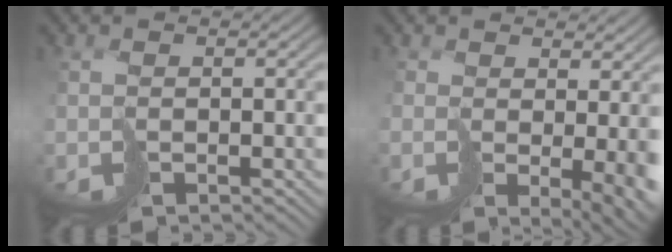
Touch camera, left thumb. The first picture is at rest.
{"total": 5.1, "force": [-0.1, 1.2, 5.0], "torque": [-0.077, -0.020, 0.011]}